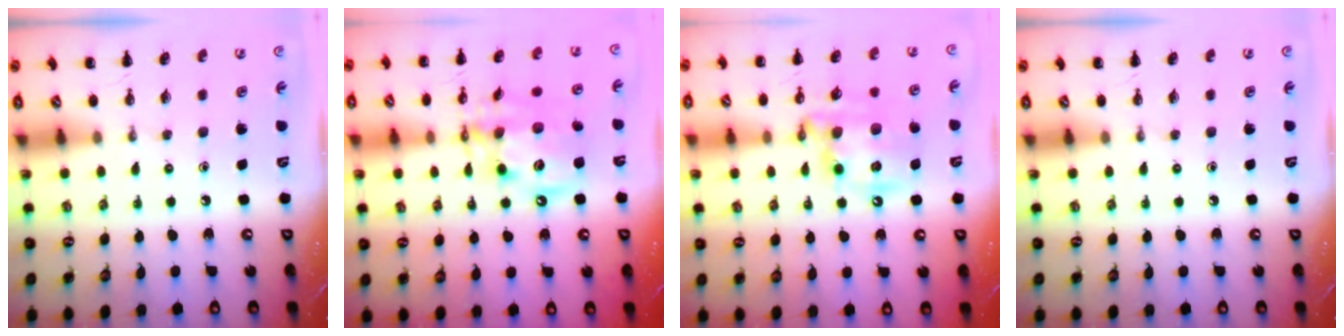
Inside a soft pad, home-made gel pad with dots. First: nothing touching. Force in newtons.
{"total": 13.2, "press": 12.9, "slide": 2.4}
{"total": 13.7, "press": 13.4, "slide": 3.0}
{"total": 0.0}